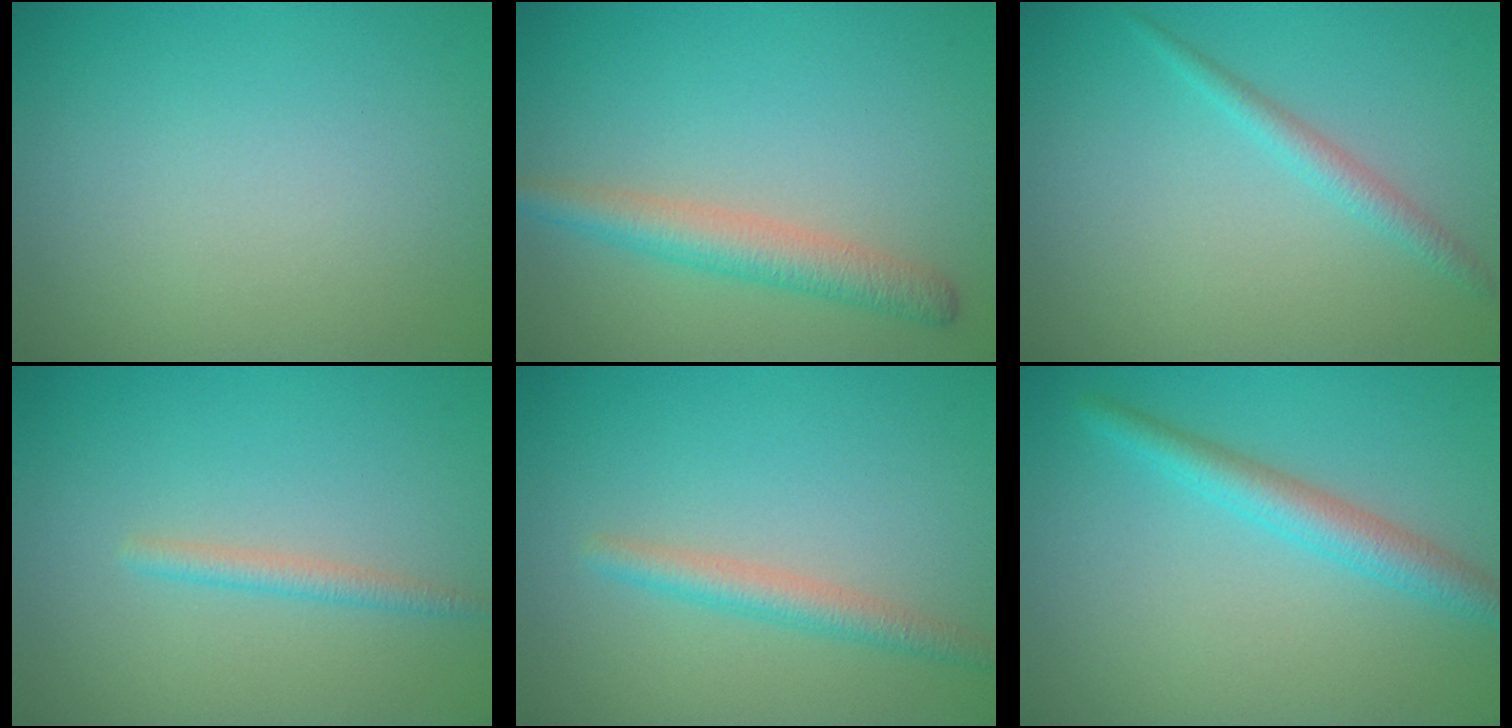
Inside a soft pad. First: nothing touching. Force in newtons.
{"total": 3.5, "press": 3.4, "slide": 0.3}
{"total": 1.6, "press": 1.6, "slide": 0.1}
{"total": 1.5, "press": 1.5, "slide": 0.1}
{"total": 2.4, "press": 2.4, "slide": 0.1}
{"total": 3.2, "press": 3.2, "slide": 0.2}